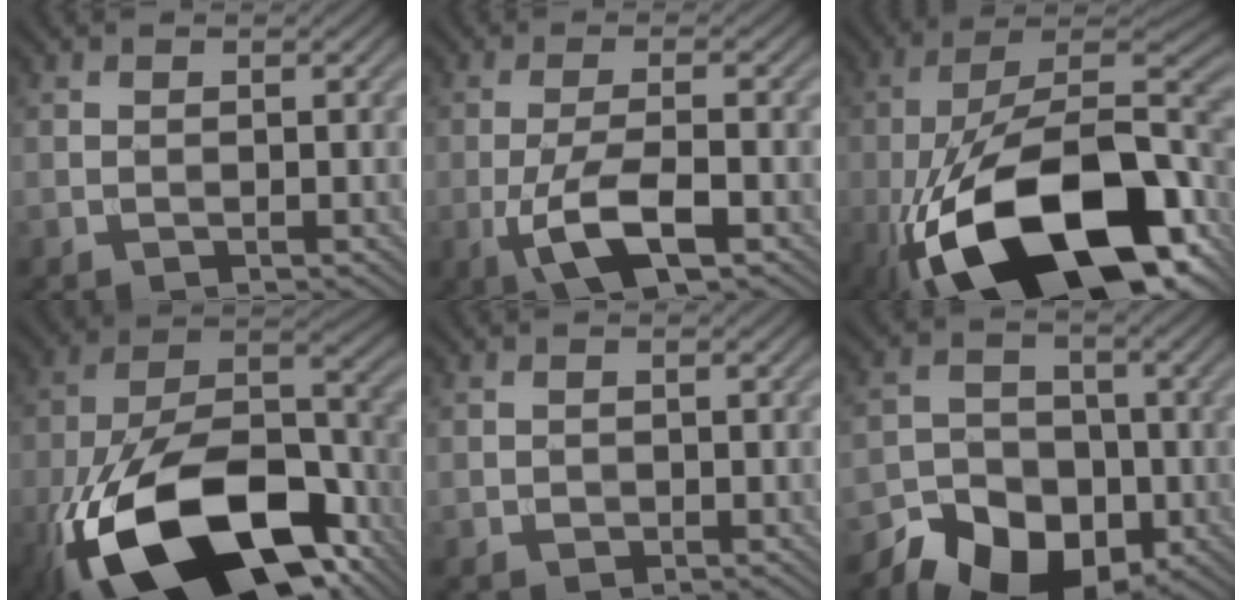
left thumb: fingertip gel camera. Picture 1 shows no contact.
{"total": 7.5, "force": [-2.9, 2.3, 6.5], "torque": [-0.130, 0.003, -0.058]}
{"total": 22.1, "force": [-10.7, 9.9, 16.7], "torque": [-0.302, -0.021, -0.168]}
{"total": 22.1, "force": [-11.8, 11.0, 15.1], "torque": [-0.305, -0.044, -0.181]}
{"total": 0.7, "force": [-0.3, 0.6, 0.2], "torque": [0.000, -0.004, -0.006]}
{"total": 11.8, "force": [-7.1, 8.2, 4.6], "torque": [-0.073, -0.026, -0.133]}